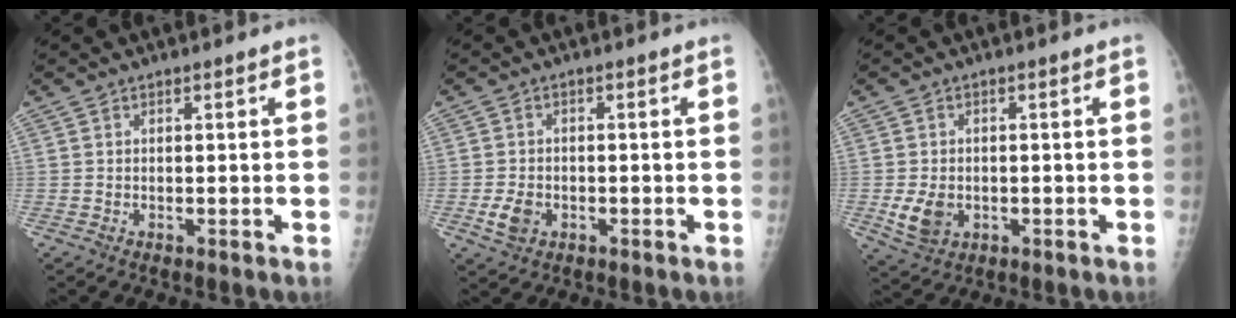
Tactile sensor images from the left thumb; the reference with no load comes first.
{"total": 4.1, "force": [-1.4, 3.0, 2.4], "torque": [-0.040, 0.002, -0.023]}
{"total": 5.7, "force": [-1.2, 4.3, 3.5], "torque": [-0.060, -0.002, -0.012]}